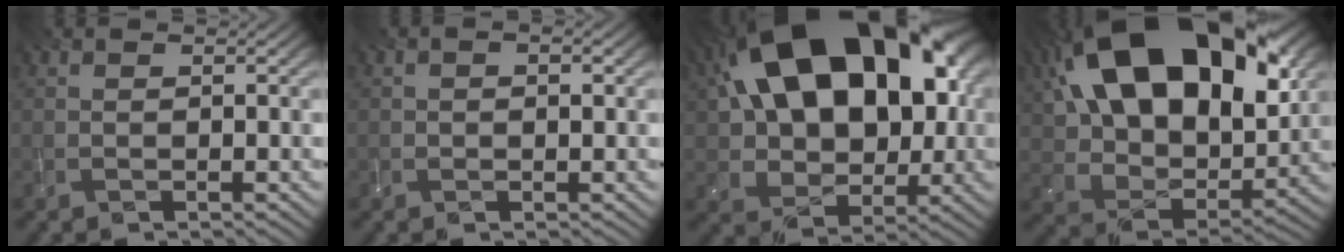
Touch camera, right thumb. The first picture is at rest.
{"total": 1.6, "force": [0.1, 1.0, 1.3], "torque": [-0.015, -0.001, 0.003]}
{"total": 21.4, "force": [6.6, 14.0, 14.7], "torque": [-0.259, 0.041, 0.121]}
{"total": 21.6, "force": [8.6, 12.9, 15.0], "torque": [-0.310, 0.042, 0.146]}